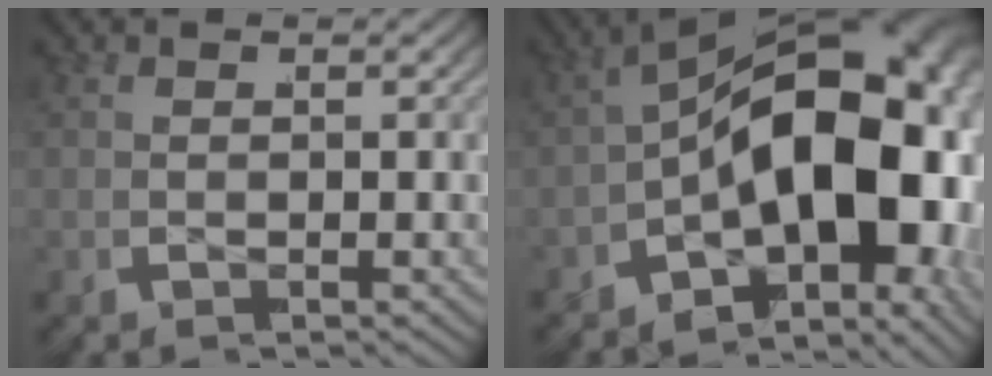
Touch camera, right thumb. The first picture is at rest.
{"total": 21.0, "force": [-3.0, 11.8, 17.1], "torque": [-0.255, -0.051, -0.028]}